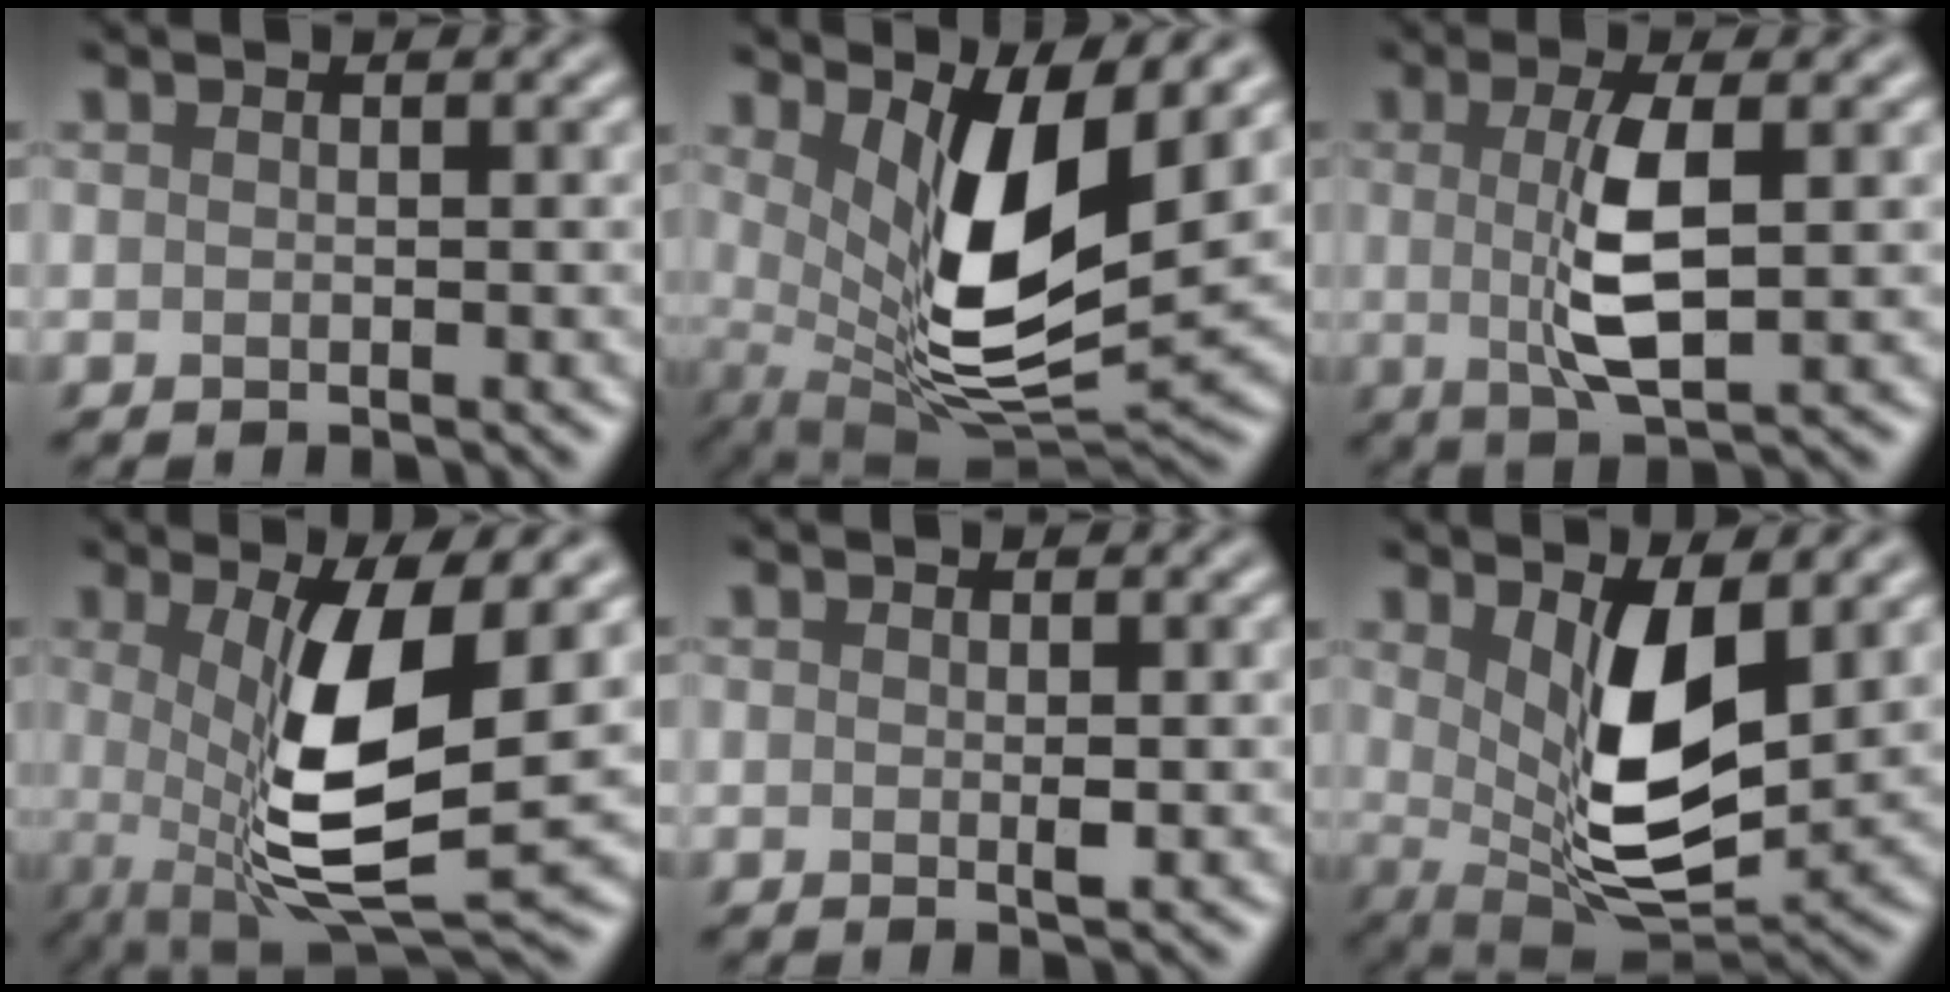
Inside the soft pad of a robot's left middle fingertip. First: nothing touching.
{"total": 9.8, "force": [2.9, 3.1, 8.9], "torque": [-0.164, -0.022, 0.060]}
{"total": 4.8, "force": [0.0, 1.1, 4.7], "torque": [-0.100, -0.007, 0.006]}
{"total": 9.7, "force": [0.4, 2.8, 9.2], "torque": [-0.161, -0.016, 0.010]}
{"total": 0.7, "force": [0.0, 0.0, 0.7], "torque": [-0.017, -0.003, 0.000]}
{"total": 8.1, "force": [1.8, 3.2, 7.2], "torque": [-0.140, -0.022, 0.037]}